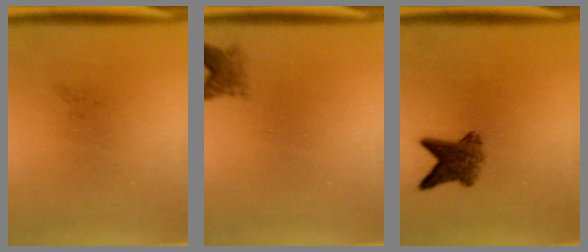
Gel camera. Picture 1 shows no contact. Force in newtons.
{"total": 2.2}
{"total": 5.1}